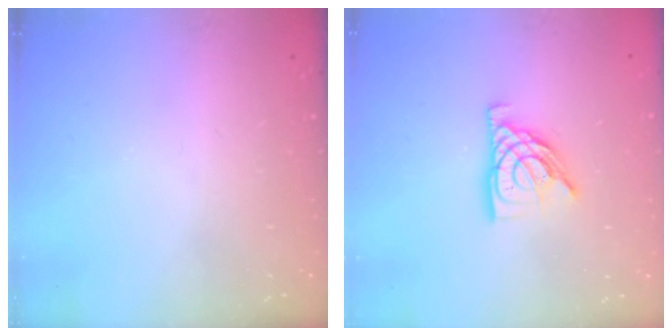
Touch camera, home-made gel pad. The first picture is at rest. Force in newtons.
{"total": 11.1, "press": 11.0, "slide": 1.0}